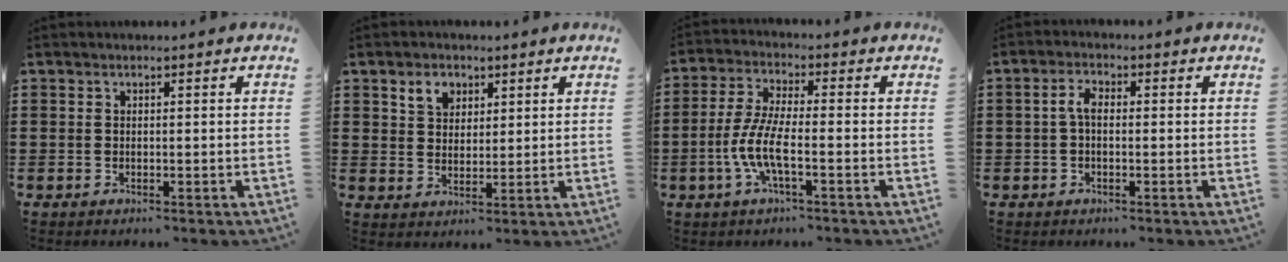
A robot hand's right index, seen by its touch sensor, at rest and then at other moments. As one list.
[{"total": 3.9, "force": [2.3, 2.7, 1.6], "torque": [-0.033, 0.007, 0.041]}, {"total": 6.7, "force": [-2.5, 1.6, 6.0], "torque": [-0.145, -0.013, -0.056]}, {"total": 3.1, "force": [-0.2, 1.5, 2.7], "torque": [-0.060, 0.005, -0.008]}]